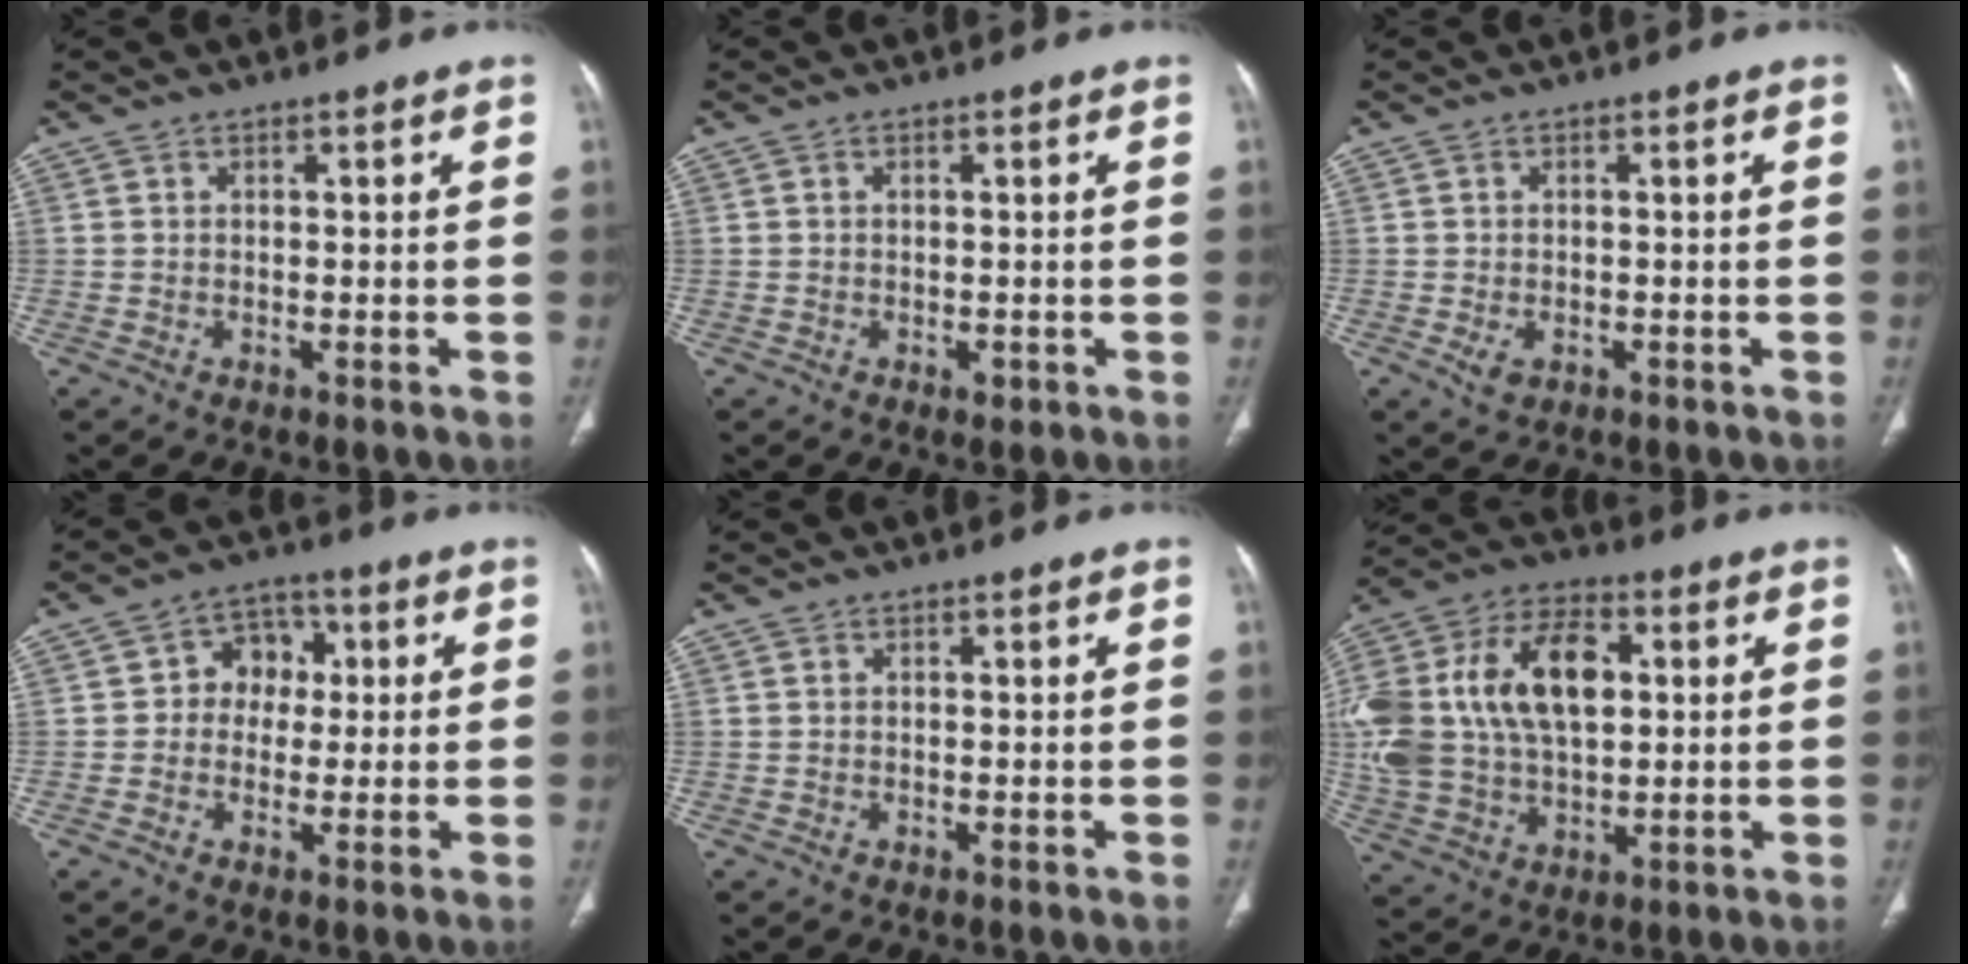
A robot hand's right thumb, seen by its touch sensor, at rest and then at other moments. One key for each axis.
{"total": 1.2, "fx": -0.4, "fy": 0.7, "fz": 0.9, "tx": -0.010, "ty": -0.002, "tz": -0.002}
{"total": 2.5, "fx": -0.9, "fy": 1.6, "fz": 1.6, "tx": -0.029, "ty": 0.000, "tz": -0.007}
{"total": 6.8, "fx": 0.7, "fy": 5.7, "fz": 3.5, "tx": -0.012, "ty": 0.014, "tz": 0.002}
{"total": 0.0}
{"total": 29.3, "fx": 5.1, "fy": 18.5, "fz": 22.1, "tx": -0.489, "ty": 0.042, "tz": 0.101}